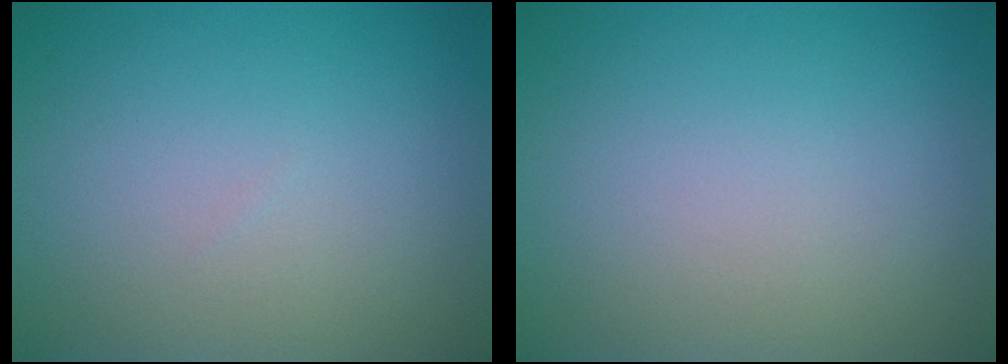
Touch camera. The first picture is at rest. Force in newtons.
{"total": 0.0}